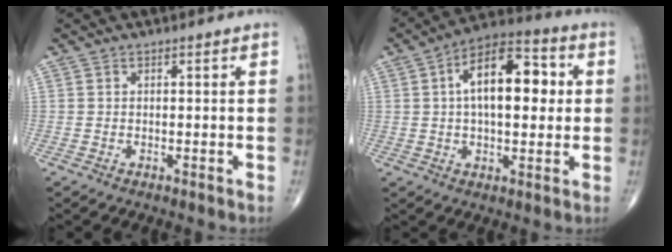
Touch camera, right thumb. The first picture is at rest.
{"total": 15.7, "force": [2.6, 7.9, 13.3], "torque": [-0.190, 0.022, 0.033]}